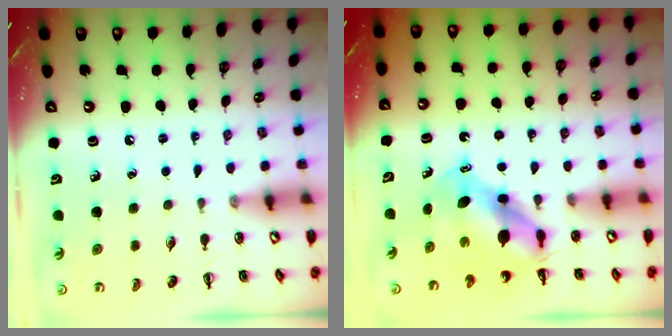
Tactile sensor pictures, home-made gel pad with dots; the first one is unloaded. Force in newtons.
{"total": 6.3, "press": 6.2, "slide": 1.3}